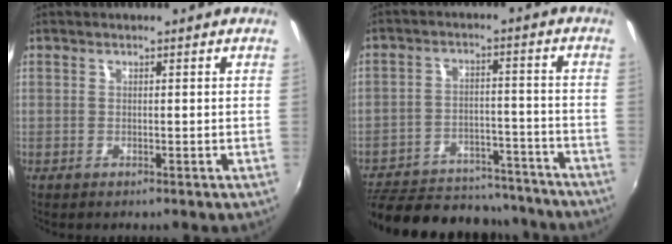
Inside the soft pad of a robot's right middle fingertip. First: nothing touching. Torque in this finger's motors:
{"motor_torque": [0.78, -1.35, 0.00, -0.21]}